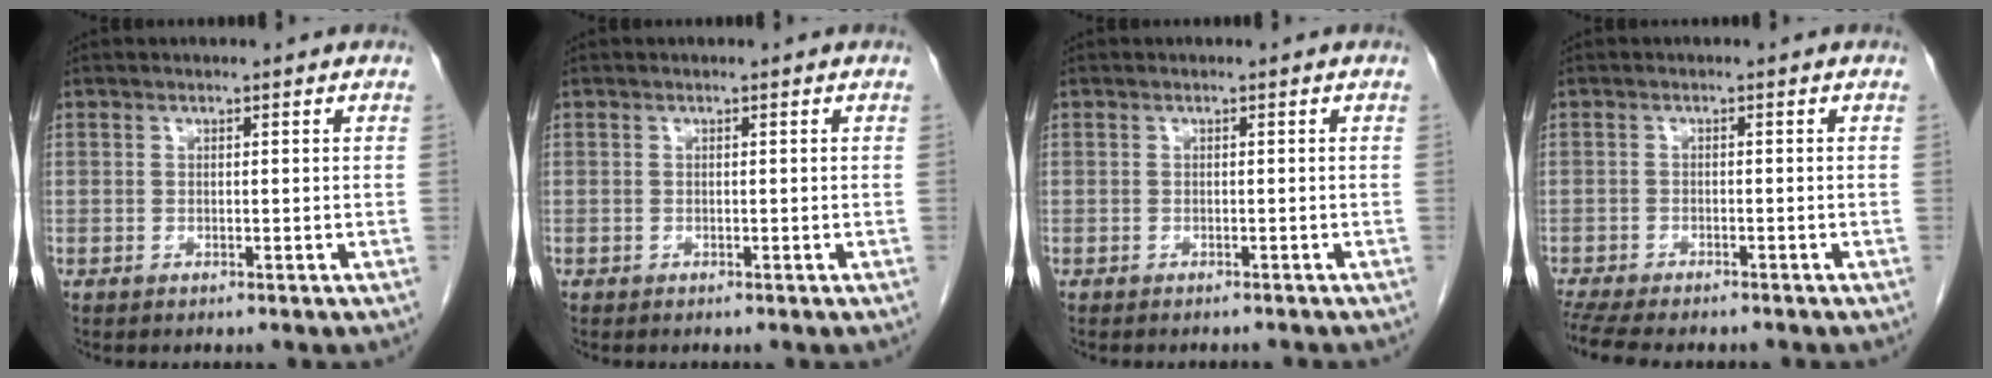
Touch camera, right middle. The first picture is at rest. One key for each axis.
{"total": 0.0}
{"total": 3.5, "fx": -3.3, "fy": 0.5, "fz": 1.0, "tx": -0.016, "ty": -0.007, "tz": -0.038}
{"total": 10.8, "fx": -9.2, "fy": 2.6, "fz": 5.0, "tx": -0.091, "ty": -0.009, "tz": -0.132}